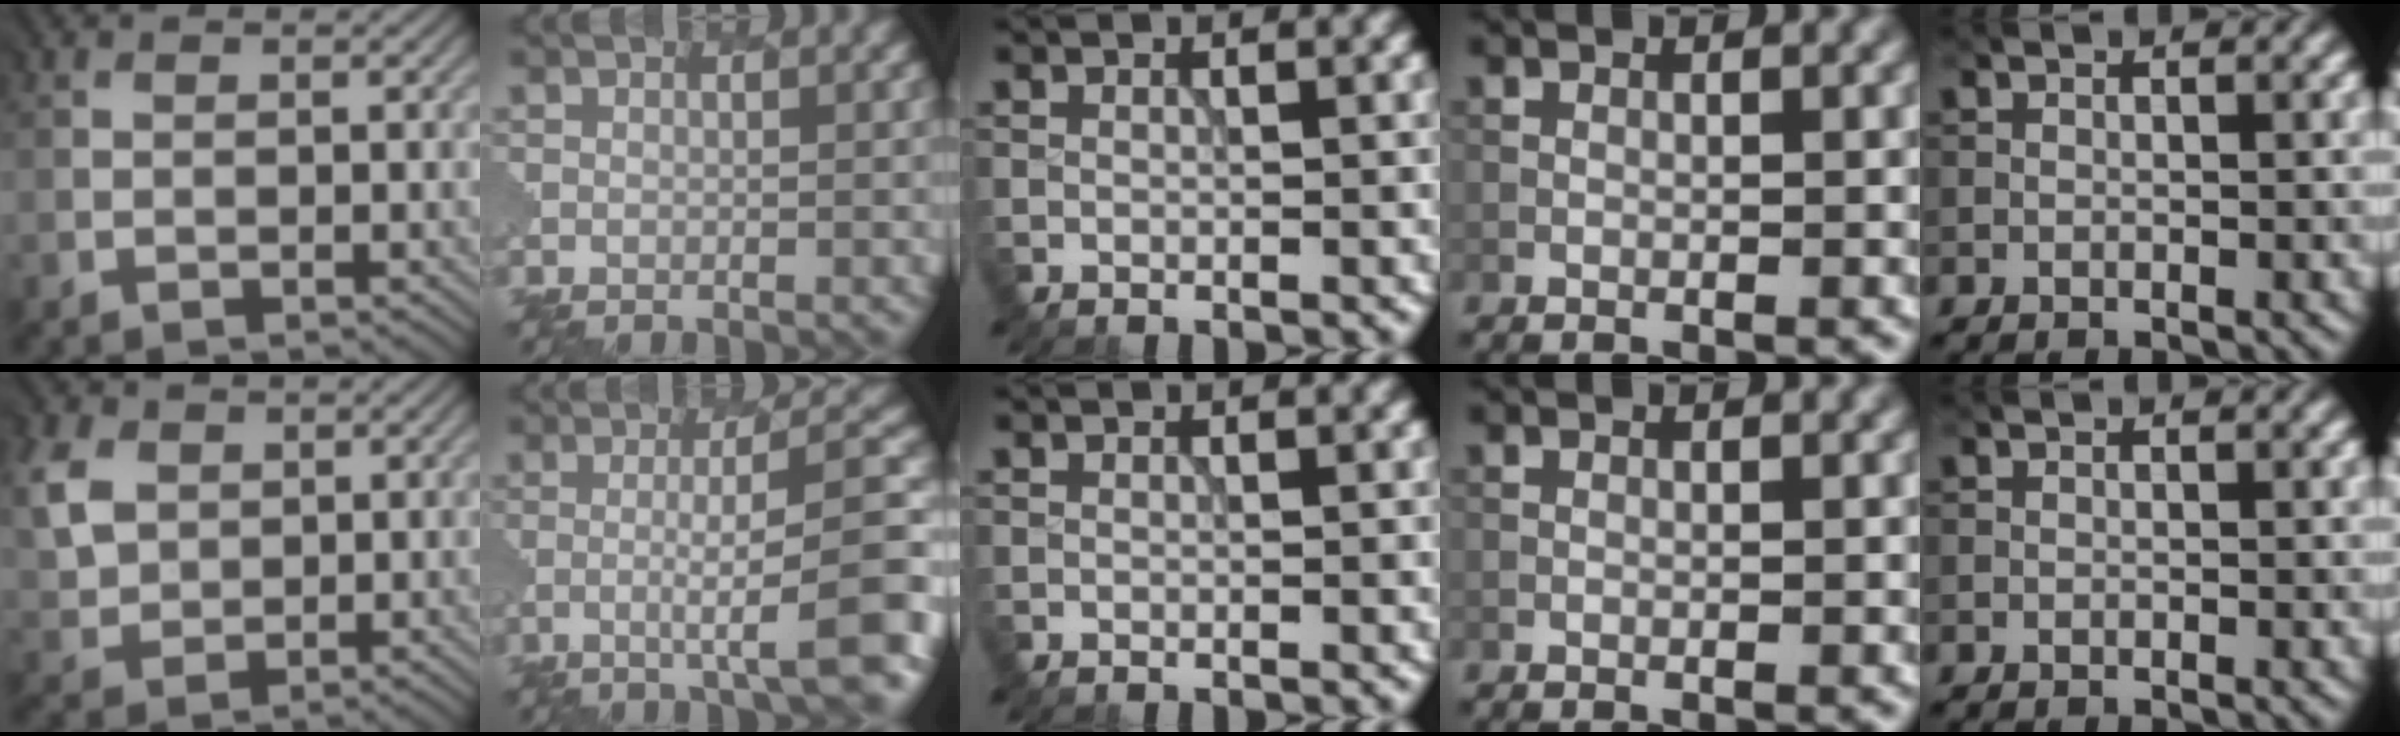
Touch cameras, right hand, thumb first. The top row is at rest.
{"thumb": {"total": 5.0, "force": [1.8, 4.2, 2.2], "torque": [-0.081, 0.005, 0.035]}, "index": {"total": 8.5, "force": [-2.2, 1.2, 8.1], "torque": [-0.107, 0.015, -0.045]}}